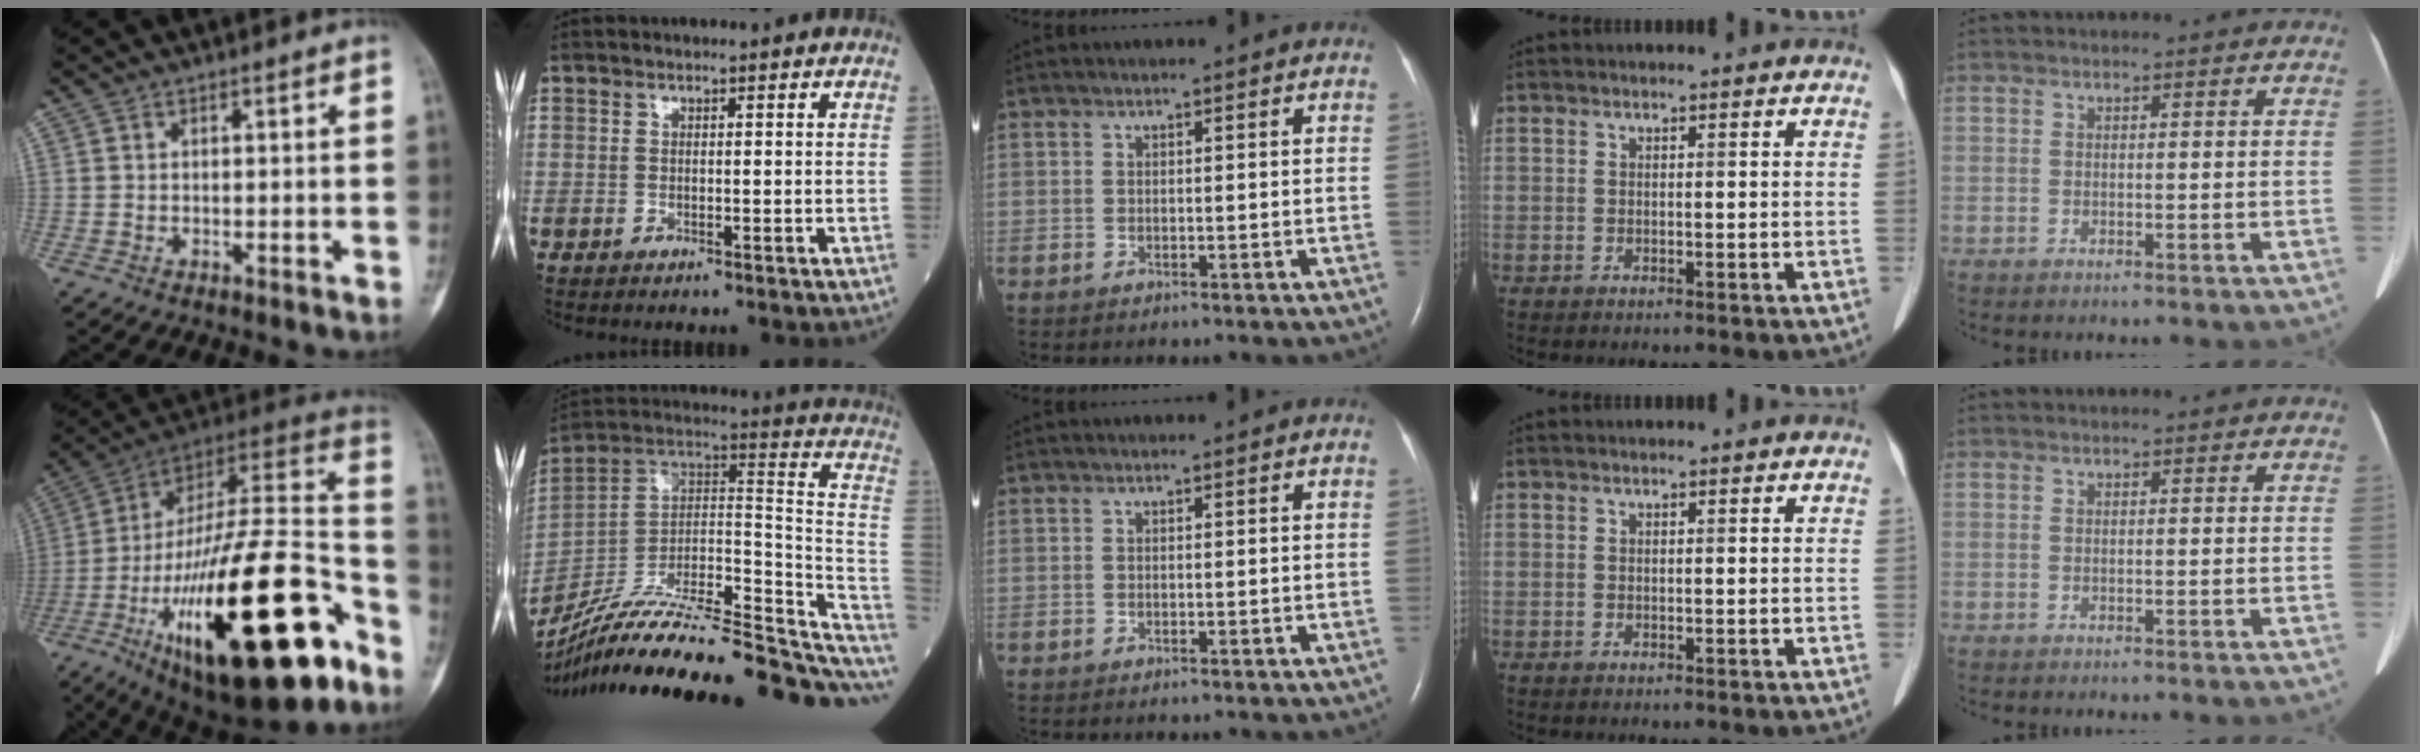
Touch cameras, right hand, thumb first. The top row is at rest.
{"thumb": {"total": 38.8, "force": [-17.0, 13.3, 32.3], "torque": [-0.496, 0.061, -0.266]}, "index": {"total": 29.8, "force": [-22.7, 6.7, 18.1], "torque": [-0.250, 0.007, -0.356]}}